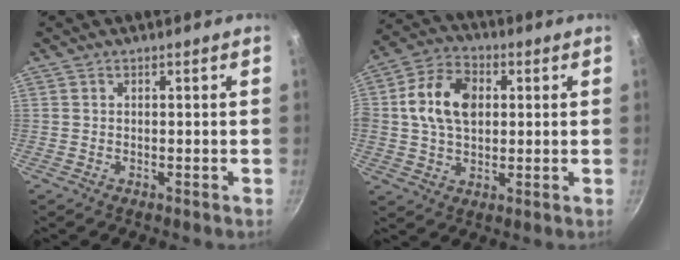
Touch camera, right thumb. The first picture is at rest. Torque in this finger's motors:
{"motor_torque": [-0.21, 0.74, 0.37, -0.32, 0.38]}